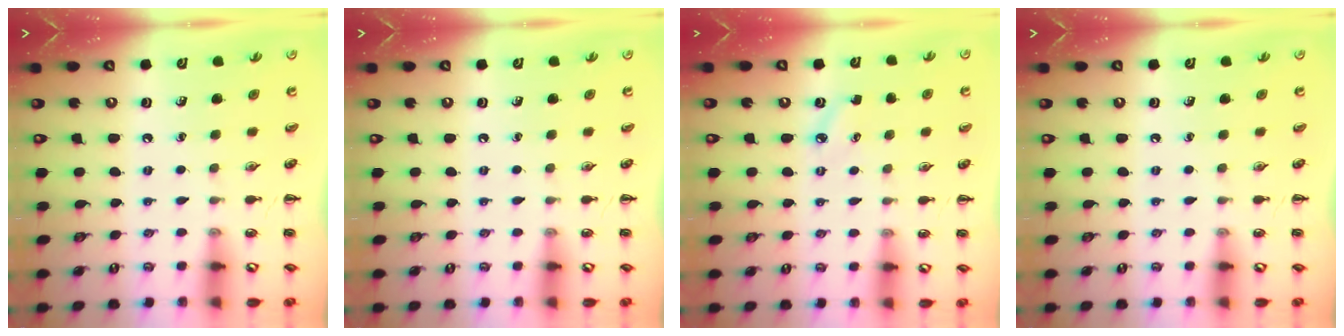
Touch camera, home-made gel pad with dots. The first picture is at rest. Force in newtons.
{"total": 0.0}
{"total": 2.8, "press": 2.7, "slide": 0.7}
{"total": 0.0}